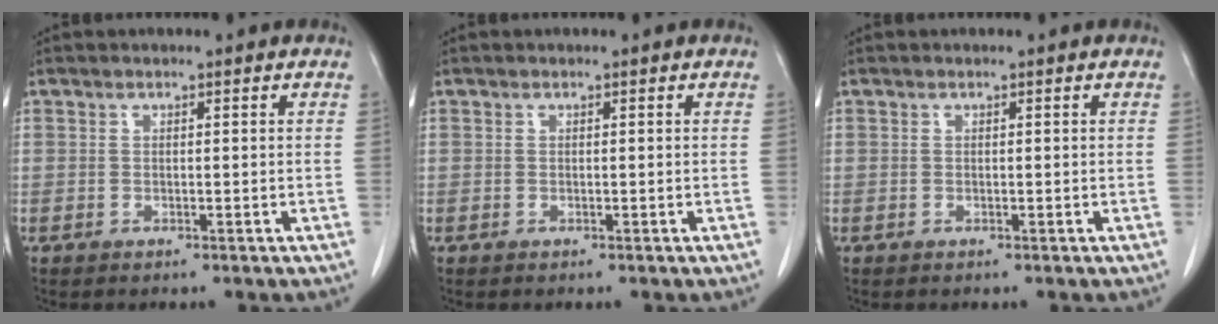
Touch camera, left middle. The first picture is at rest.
{"total": 0.0}
{"total": 0.0}